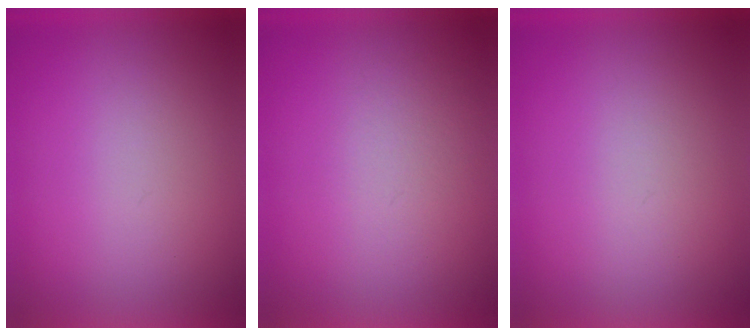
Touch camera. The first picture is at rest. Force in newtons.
{"total": 3.3}
{"total": 1.2}